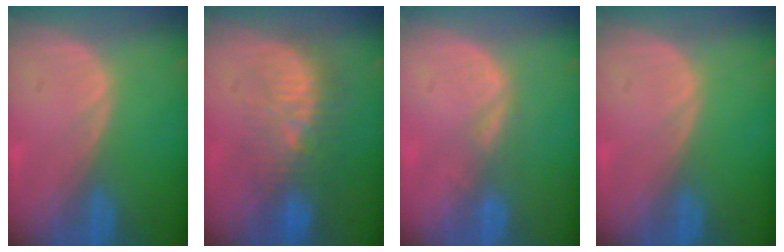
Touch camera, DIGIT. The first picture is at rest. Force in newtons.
{"total": 9.1, "press": 8.6, "slide": 2.8}
{"total": 2.7, "press": 2.1, "slide": 1.7}
{"total": 0.0}